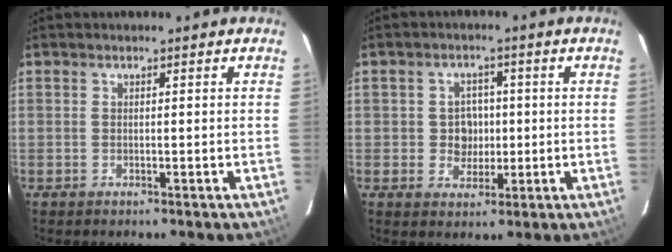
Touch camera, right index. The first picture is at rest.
{"total": 4.6, "force": [-0.2, 4.2, 1.7], "torque": [-0.033, 0.011, 0.002]}